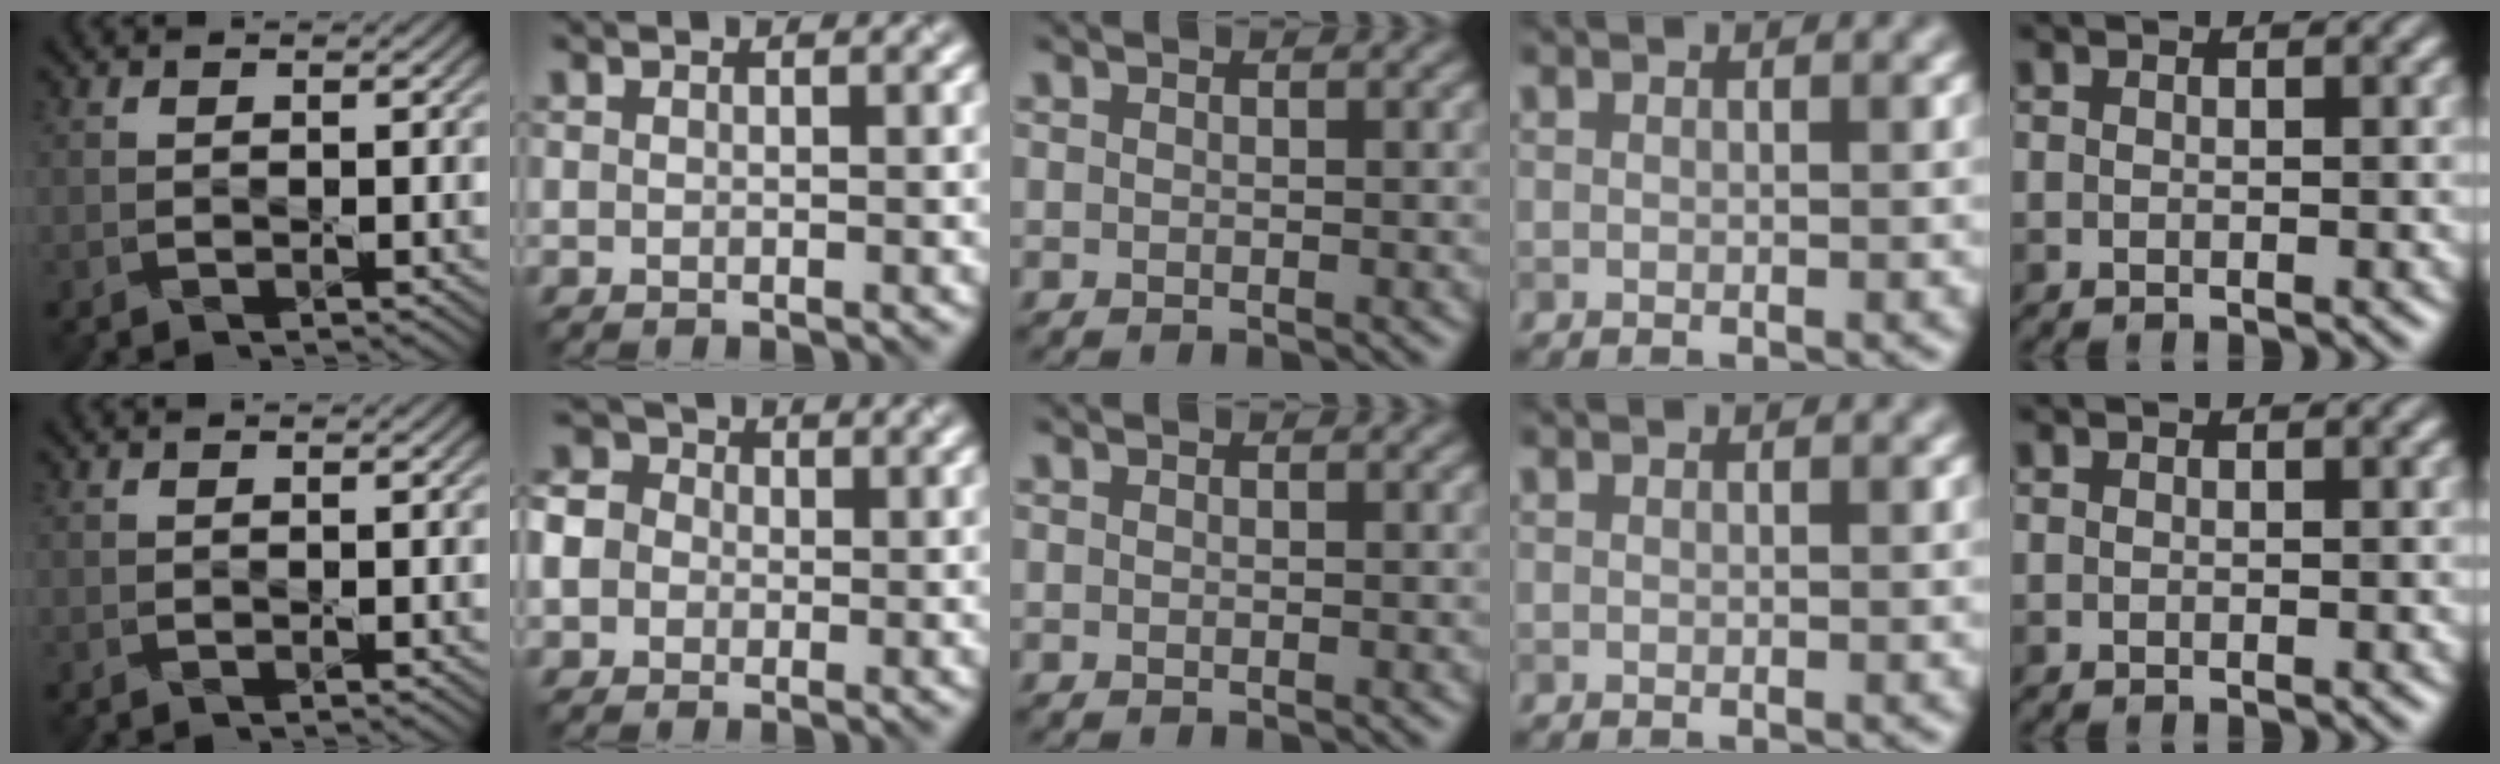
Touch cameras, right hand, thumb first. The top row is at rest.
{"index": {"total": 6.1, "force": [-0.5, 5.6, 2.5], "torque": [-0.057, 0.025, -0.040]}}